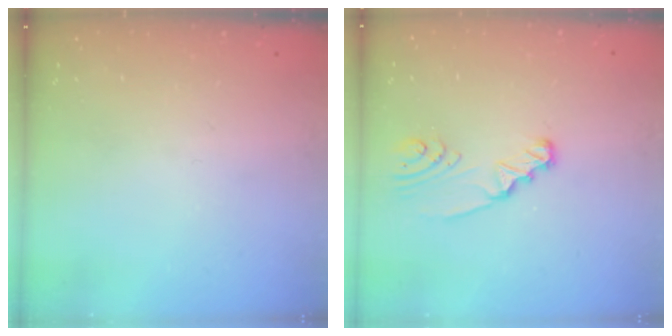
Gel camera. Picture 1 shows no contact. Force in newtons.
{"total": 3.0, "press": 3.0, "slide": 0.4}